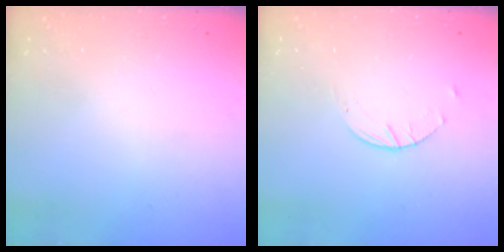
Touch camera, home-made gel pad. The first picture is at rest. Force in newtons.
{"total": 2.6, "press": 2.6, "slide": 0.4}